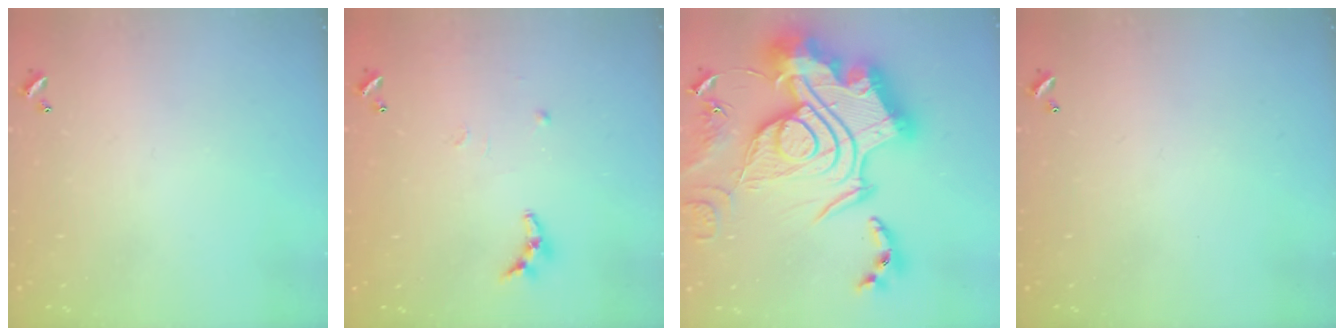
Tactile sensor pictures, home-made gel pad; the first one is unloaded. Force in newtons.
{"total": 6.6, "press": 6.5, "slide": 0.6}
{"total": 0.6, "press": 0.6, "slide": 0.0}
{"total": 0.0}